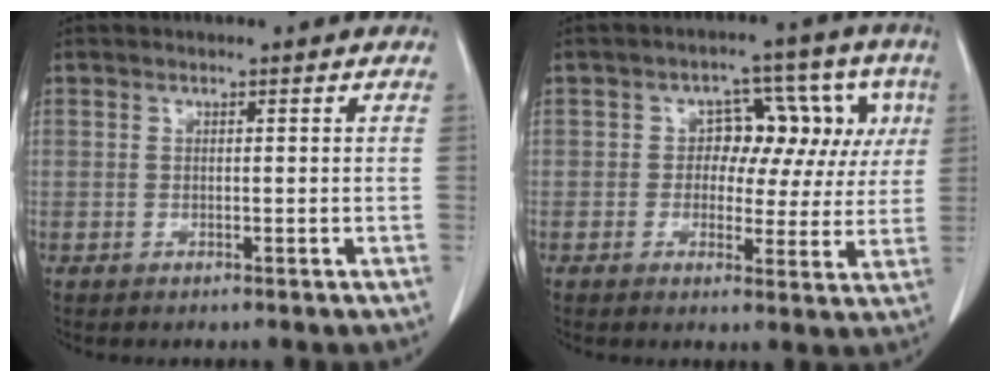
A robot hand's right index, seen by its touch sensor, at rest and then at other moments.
{"total": 9.5, "force": [1.9, 6.4, 6.7], "torque": [-0.058, 0.038, 0.021]}